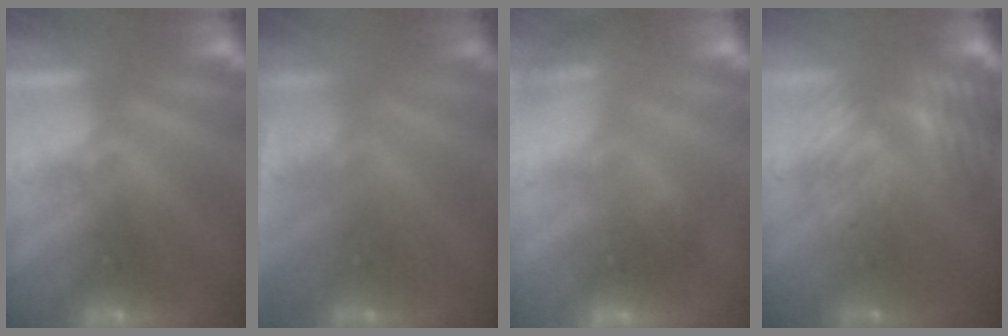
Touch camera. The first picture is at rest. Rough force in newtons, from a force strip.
{"total": 1.6}
{"total": 3.3}
{"total": 7.3}